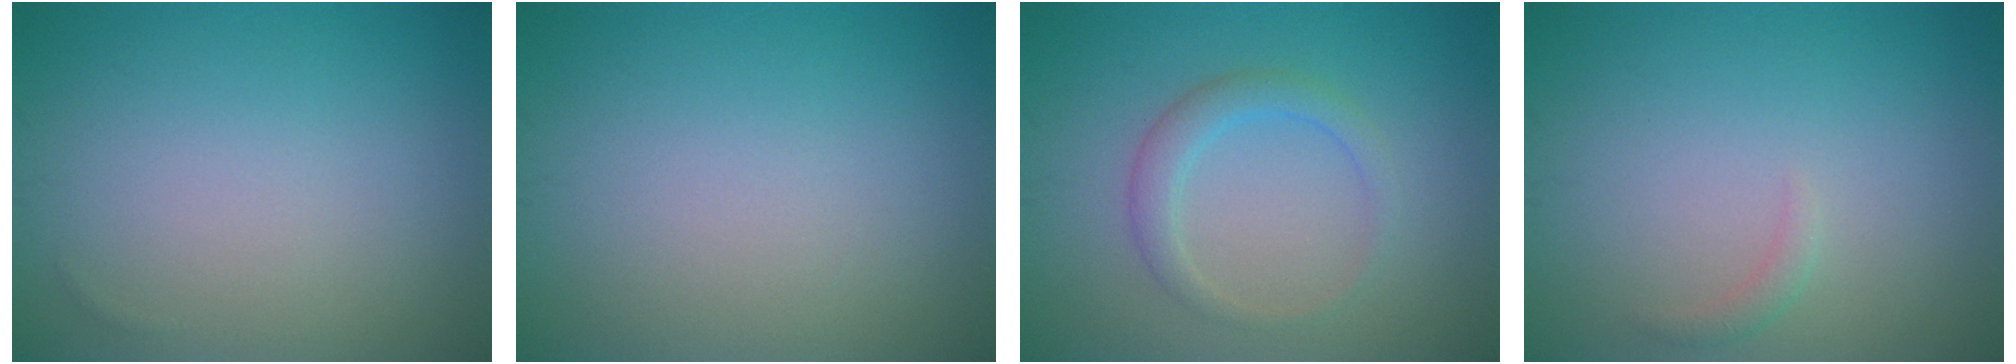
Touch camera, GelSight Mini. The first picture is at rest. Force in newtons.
{"total": 0.0}
{"total": 2.3, "press": 2.3, "slide": 0.2}
{"total": 0.8, "press": 0.8, "slide": 0.1}